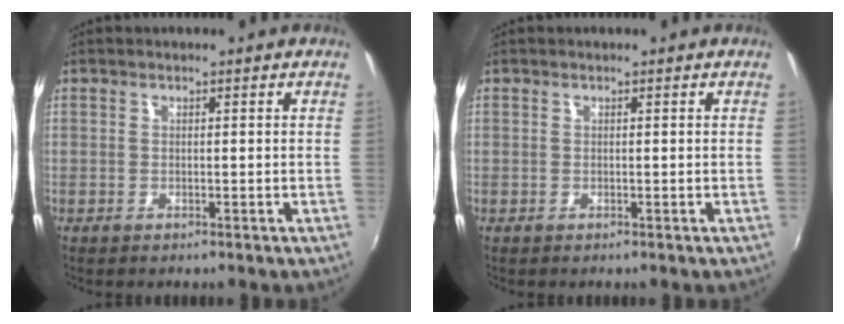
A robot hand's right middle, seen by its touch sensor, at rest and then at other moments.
{"total": 0.0}